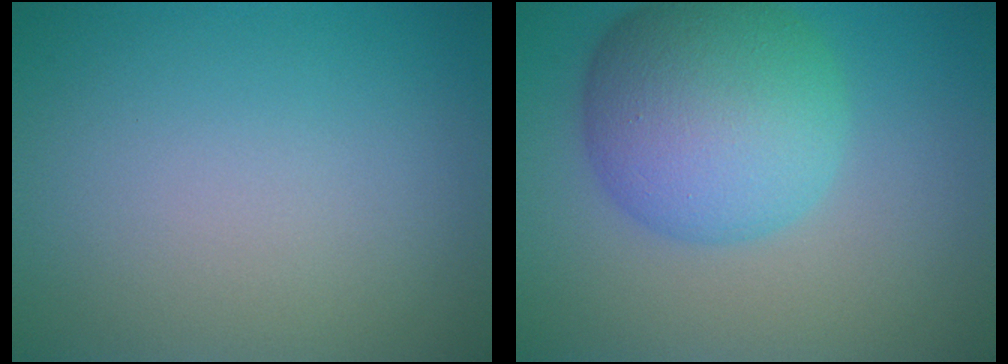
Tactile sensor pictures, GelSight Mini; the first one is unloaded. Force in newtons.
{"total": 9.0, "press": 9.0, "slide": 0.2}